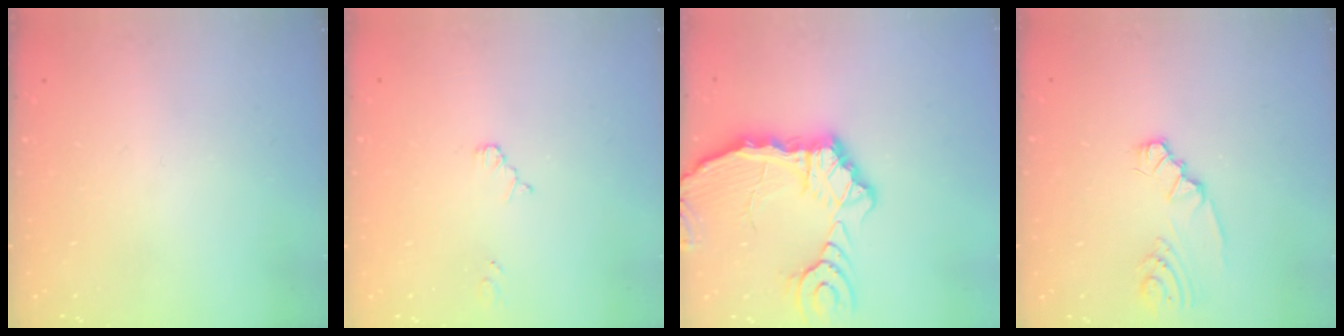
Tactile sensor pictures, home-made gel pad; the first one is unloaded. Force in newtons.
{"total": 2.5, "press": 2.5, "slide": 0.3}
{"total": 10.0, "press": 10.0, "slide": 1.0}
{"total": 4.0, "press": 4.0, "slide": 0.3}